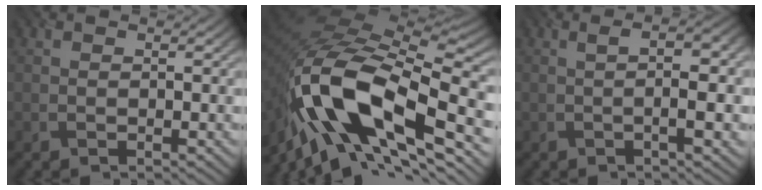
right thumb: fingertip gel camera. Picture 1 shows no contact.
{"total": 18.3, "force": [-6.3, 9.1, 14.6], "torque": [-0.298, -0.007, -0.109]}
{"total": 5.7, "force": [-0.1, 1.6, 5.5], "torque": [-0.077, 0.005, -0.001]}